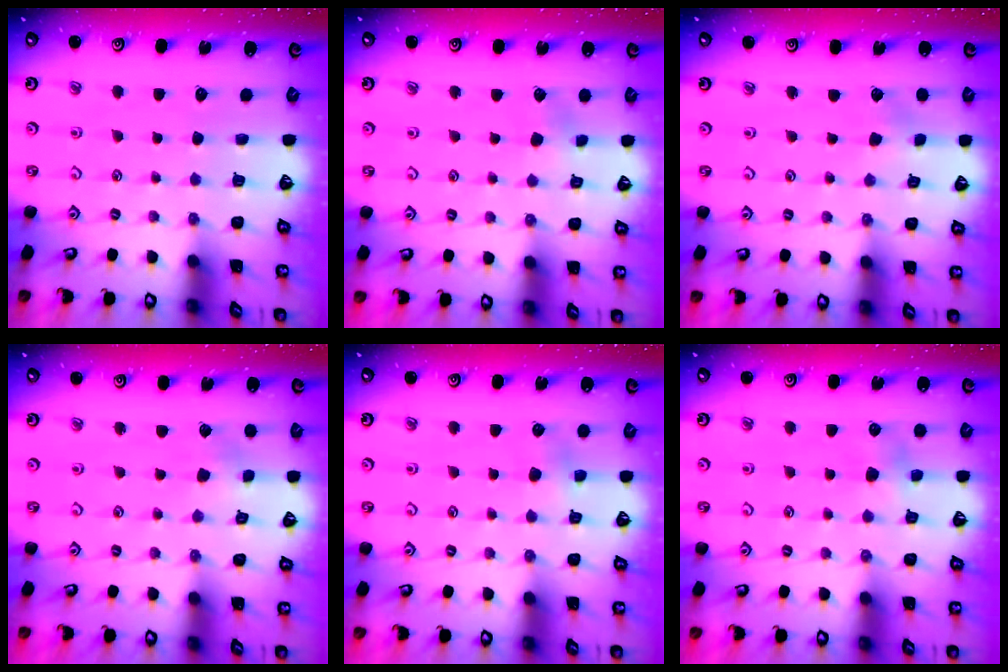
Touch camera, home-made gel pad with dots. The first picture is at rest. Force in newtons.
{"total": 2.9, "press": 2.9, "slide": 0.2}
{"total": 1.8, "press": 1.8, "slide": 0.2}
{"total": 2.8, "press": 2.7, "slide": 0.5}
{"total": 5.0, "press": 5.0, "slide": 0.3}
{"total": 5.0, "press": 4.9, "slide": 1.0}